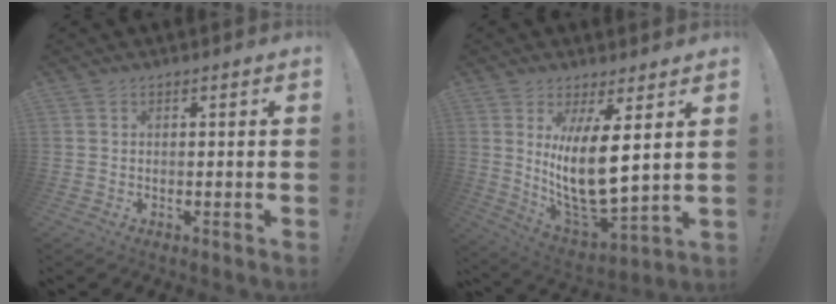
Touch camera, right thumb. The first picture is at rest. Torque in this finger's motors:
{"motor_torque": [-0.33, 1.03, 0.12, 0.35, 0.38]}